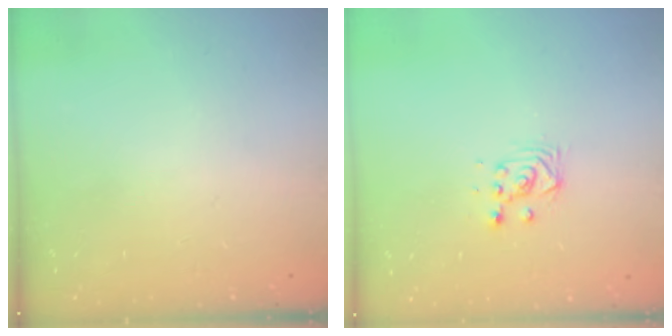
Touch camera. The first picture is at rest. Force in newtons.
{"total": 3.9, "press": 3.9, "slide": 0.2}